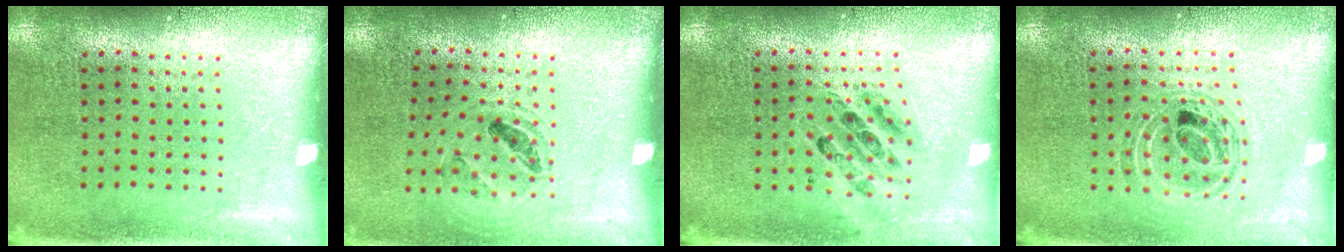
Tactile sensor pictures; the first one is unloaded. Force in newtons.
{"total": 0.9, "press": 0.9, "slide": 0.1}
{"total": 0.6, "press": 0.6, "slide": 0.1}
{"total": 0.8, "press": 0.8, "slide": 0.1}